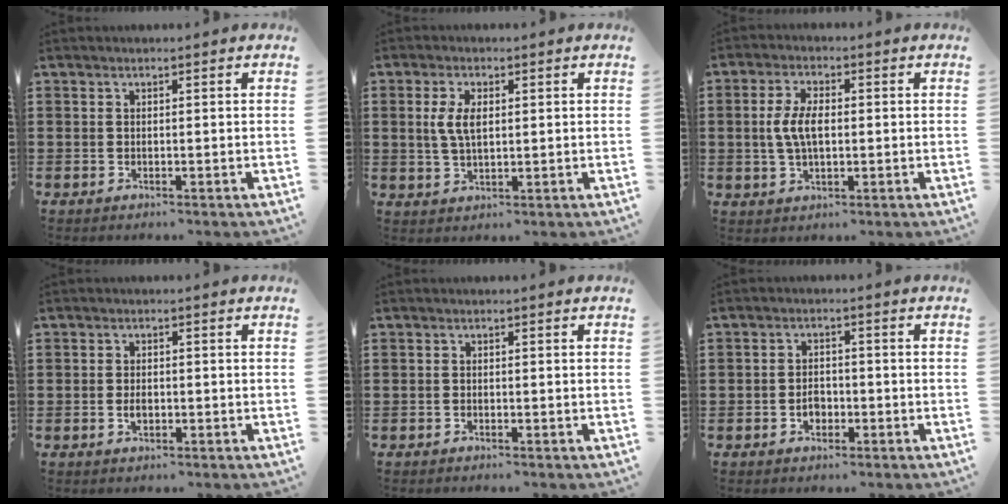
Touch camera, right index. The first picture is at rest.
{"total": 4.7, "force": [0.8, 2.2, 4.1], "torque": [-0.092, 0.006, 0.010]}
{"total": 5.7, "force": [0.1, 2.7, 5.0], "torque": [-0.118, 0.001, -0.006]}
{"total": 1.8, "force": [-0.4, 1.0, 1.4], "torque": [-0.028, 0.001, -0.008]}
{"total": 0.5, "force": [-0.4, 0.3, 0.2], "torque": [-0.006, 0.001, -0.008]}
{"total": 2.6, "force": [-0.9, 1.8, 1.5], "torque": [-0.024, -0.002, -0.021]}